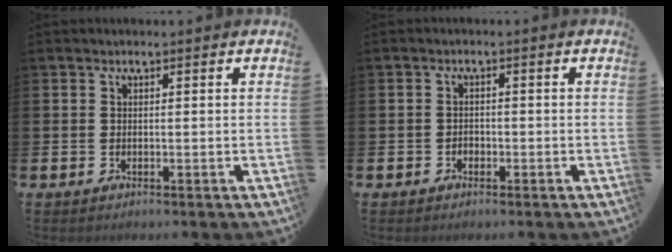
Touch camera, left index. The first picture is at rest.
{"total": 1.1, "force": [-0.7, 0.8, 0.2], "torque": [-0.012, 0.006, -0.014]}